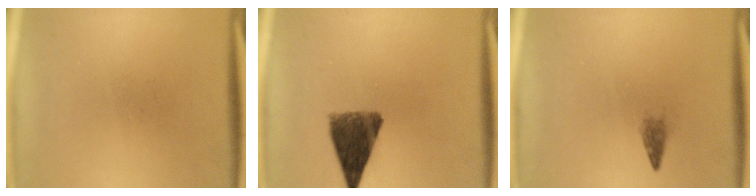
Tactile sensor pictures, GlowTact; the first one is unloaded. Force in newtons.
{"total": 9.4}
{"total": 1.3}